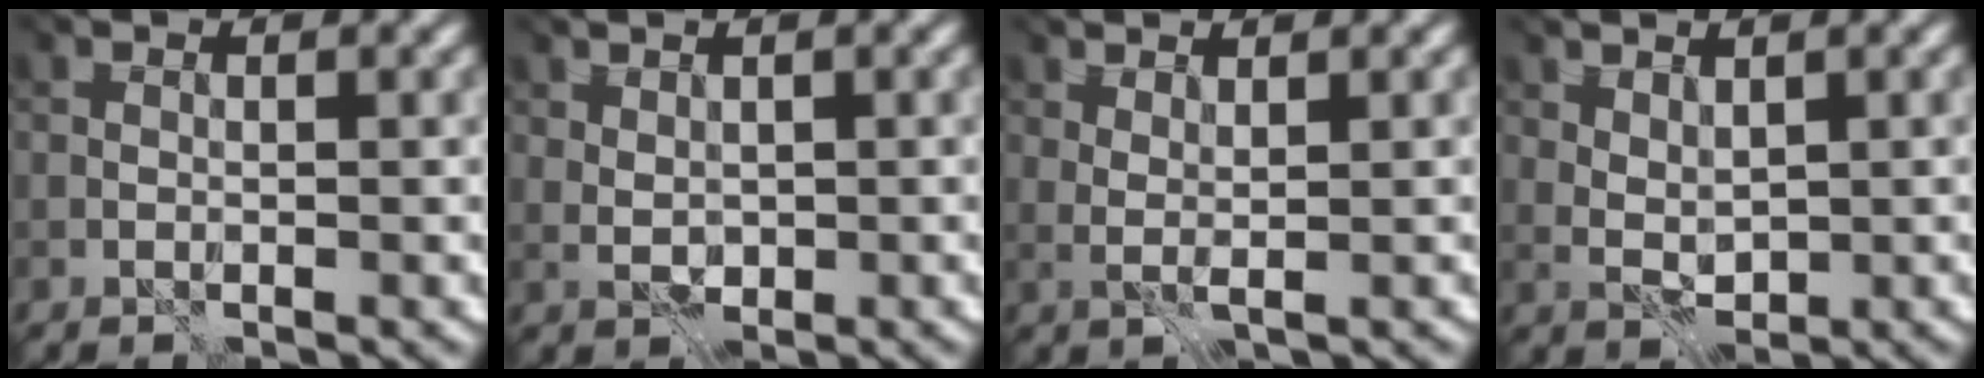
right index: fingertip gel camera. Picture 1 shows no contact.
{"total": 0.8, "force": [0.7, 0.3, 0.2], "torque": [-0.005, -0.001, 0.018]}
{"total": 1.2, "force": [1.0, -0.3, 0.5], "torque": [-0.015, -0.003, 0.020]}
{"total": 1.5, "force": [1.2, 0.5, 0.7], "torque": [-0.014, -0.002, 0.027]}